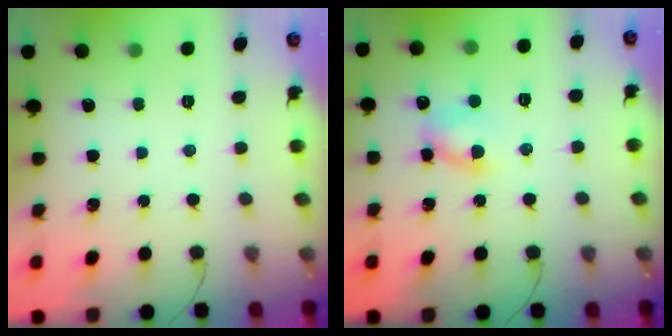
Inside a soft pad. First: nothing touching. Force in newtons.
{"total": 6.4, "press": 6.3, "slide": 0.9}